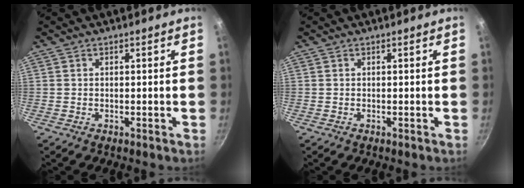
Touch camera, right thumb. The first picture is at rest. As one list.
[{"total": 0.0}]